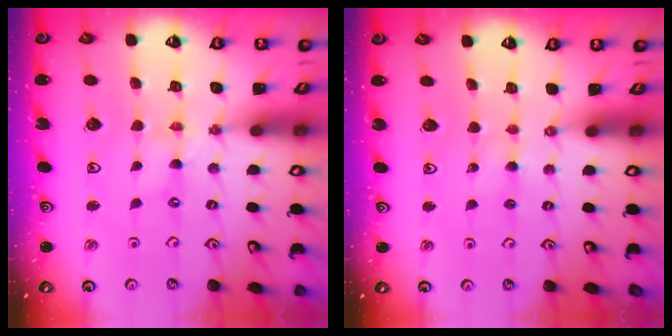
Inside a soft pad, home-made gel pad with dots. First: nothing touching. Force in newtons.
{"total": 2.2, "press": 2.2, "slide": 0.2}